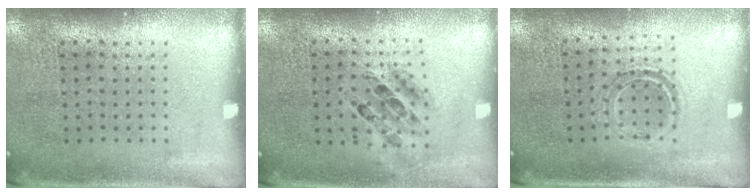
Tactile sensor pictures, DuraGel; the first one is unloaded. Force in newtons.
{"total": 0.8, "press": 0.8, "slide": 0.1}
{"total": 1.0, "press": 1.0, "slide": 0.3}